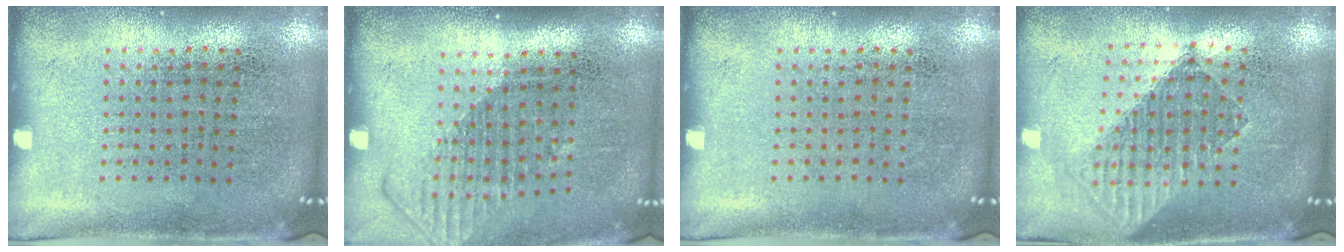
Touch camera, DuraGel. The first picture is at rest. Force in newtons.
{"total": 1.5, "press": 1.2, "slide": 1.0}
{"total": 0.0}
{"total": 1.6, "press": 1.4, "slide": 0.7}